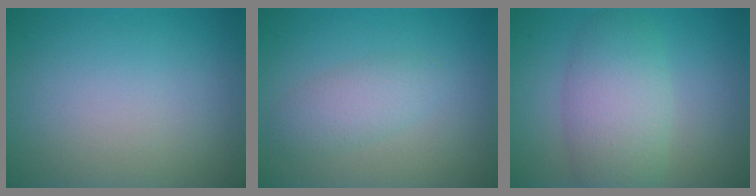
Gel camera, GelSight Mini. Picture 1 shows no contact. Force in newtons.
{"total": 2.4, "press": 2.4, "slide": 0.1}
{"total": 5.4, "press": 5.4, "slide": 0.3}